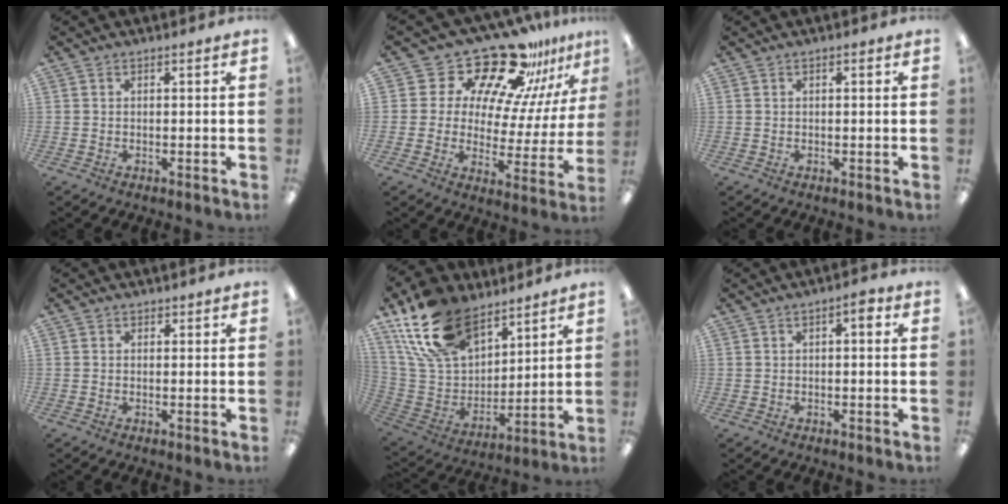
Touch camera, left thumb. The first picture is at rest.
{"total": 21.7, "force": [17.2, 9.6, 9.0], "torque": [-0.150, -0.128, 0.298]}
{"total": 0.8, "force": [0.2, 0.2, 0.7], "torque": [-0.014, 0.001, 0.003]}
{"total": 0.7, "force": [0.5, 0.5, 0.0], "torque": [0.001, 0.003, 0.008]}
{"total": 20.2, "force": [13.5, 11.3, 9.8], "torque": [-0.205, -0.055, 0.255]}
{"total": 2.7, "force": [0.6, 0.9, 2.4], "torque": [-0.033, 0.000, 0.005]}